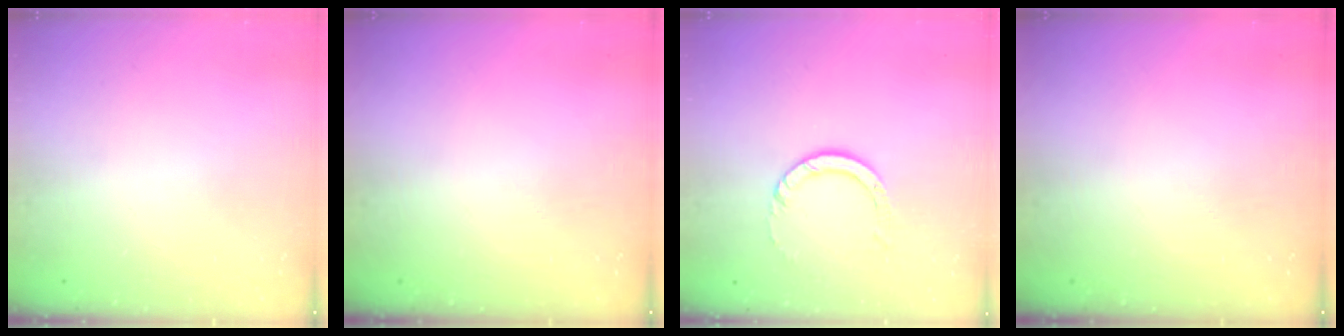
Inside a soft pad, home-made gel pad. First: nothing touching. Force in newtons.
{"total": 0.0}
{"total": 4.7, "press": 4.7, "slide": 0.4}
{"total": 0.0}